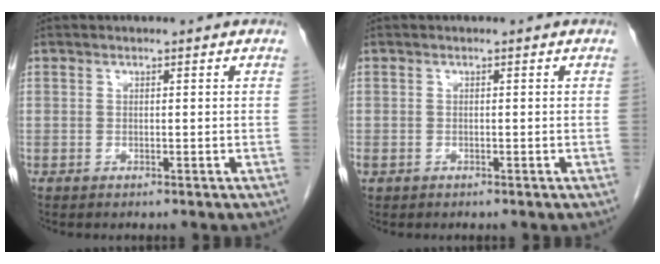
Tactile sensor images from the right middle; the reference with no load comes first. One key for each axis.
{"total": 0.6, "fx": -0.3, "fy": 0.5, "fz": 0.4, "tx": -0.012, "ty": 0.000, "tz": -0.002}